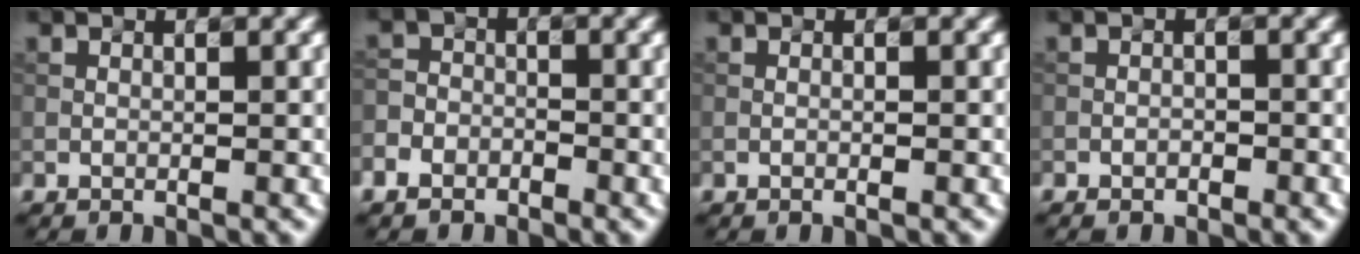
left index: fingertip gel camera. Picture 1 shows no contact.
{"total": 2.7, "force": [-1.9, 1.8, 0.6], "torque": [-0.003, 0.001, -0.048]}
{"total": 0.7, "force": [-0.1, 0.2, 0.7], "torque": [-0.007, -0.011, -0.005]}
{"total": 1.1, "force": [-0.8, 0.6, 0.6], "torque": [-0.009, -0.001, -0.014]}